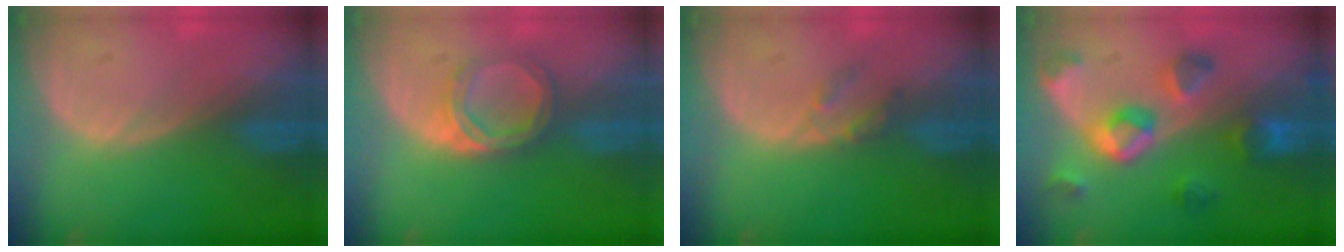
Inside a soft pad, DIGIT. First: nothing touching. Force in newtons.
{"total": 4.5, "press": 4.5, "slide": 0.5}
{"total": 2.2, "press": 2.1, "slide": 0.4}
{"total": 8.0, "press": 7.9, "slide": 1.3}